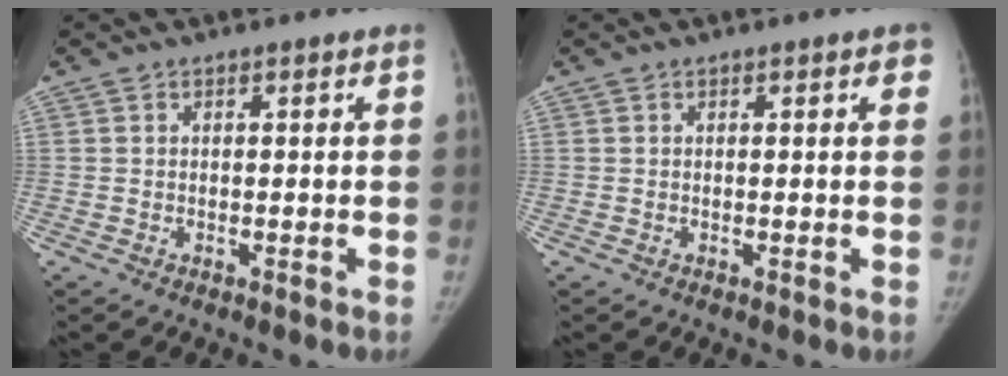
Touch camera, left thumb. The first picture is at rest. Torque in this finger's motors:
{"motor_torque": [-0.17, 0.02, 0.38, 0.09, -0.01]}